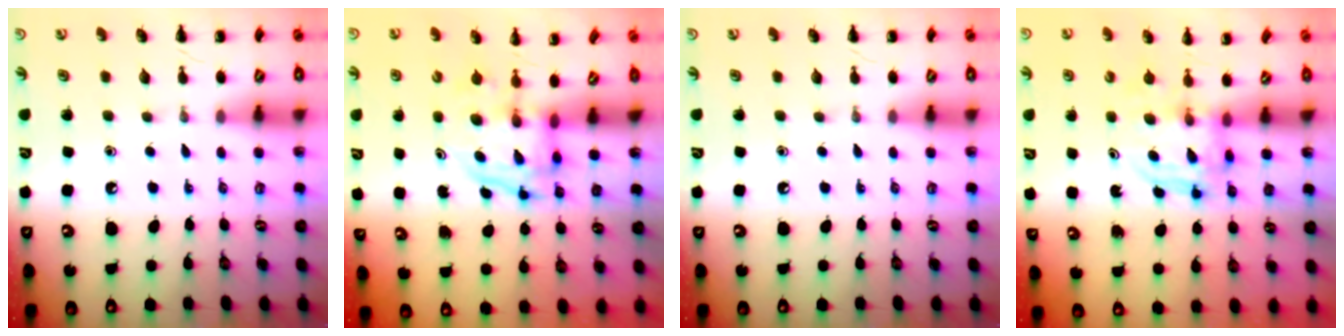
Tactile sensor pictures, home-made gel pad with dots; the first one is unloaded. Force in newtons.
{"total": 3.9, "press": 3.8, "slide": 0.6}
{"total": 0.0}
{"total": 3.6, "press": 3.6, "slide": 0.3}